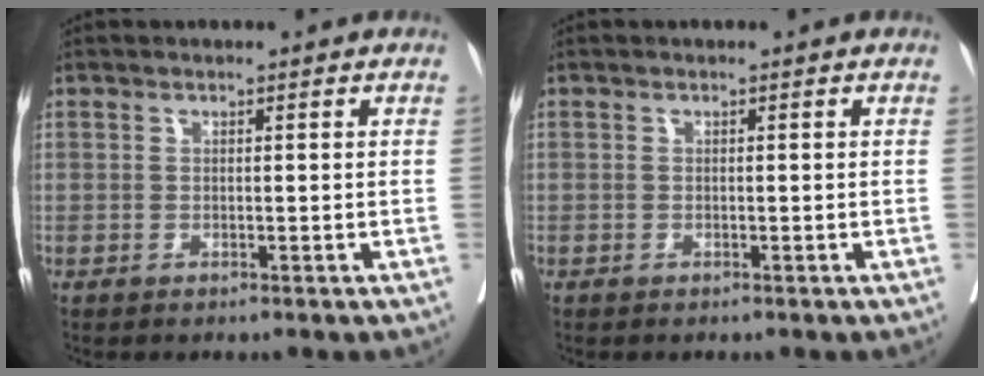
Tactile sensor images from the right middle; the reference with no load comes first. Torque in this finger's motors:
{"motor_torque": [0.89, -0.95, -0.03, -0.17]}